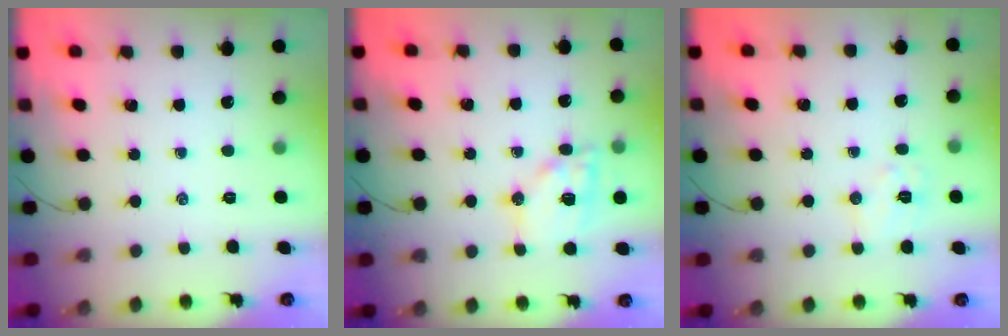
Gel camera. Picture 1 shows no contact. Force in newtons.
{"total": 13.1, "press": 13.0, "slide": 1.9}
{"total": 5.7, "press": 5.6, "slide": 1.1}